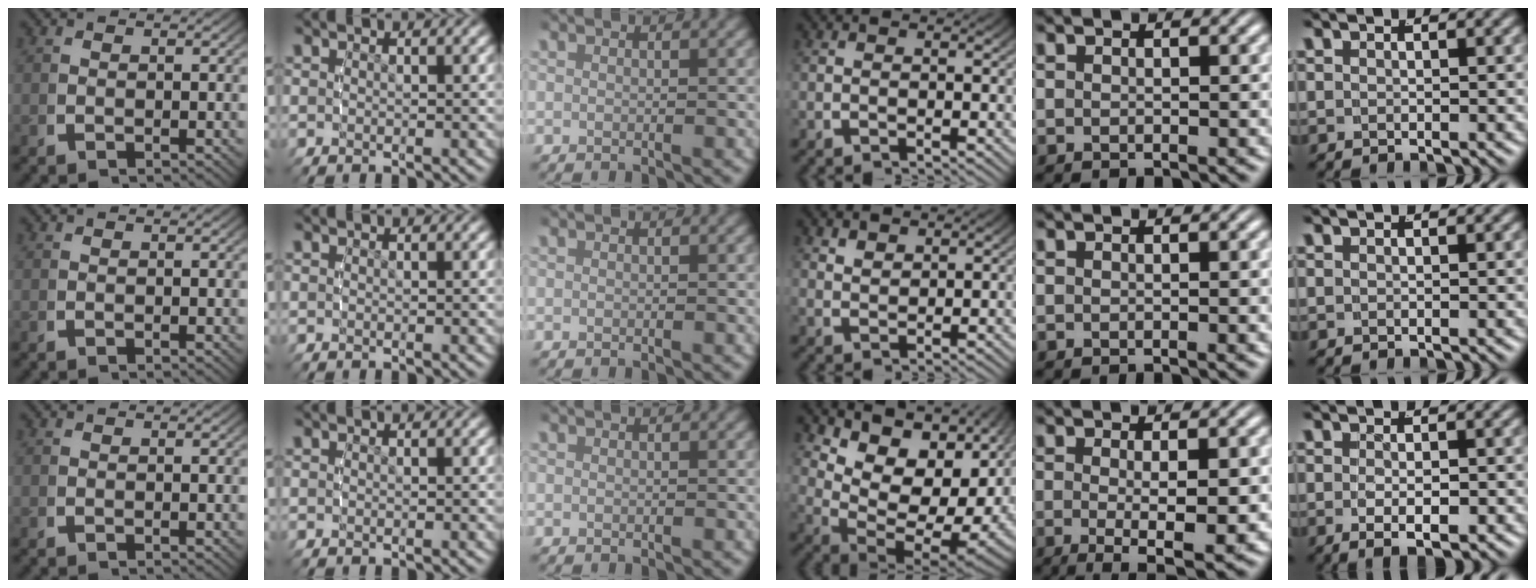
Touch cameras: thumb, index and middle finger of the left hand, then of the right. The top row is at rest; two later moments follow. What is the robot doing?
{"motion": "lift_and_place", "object": "bandage"}